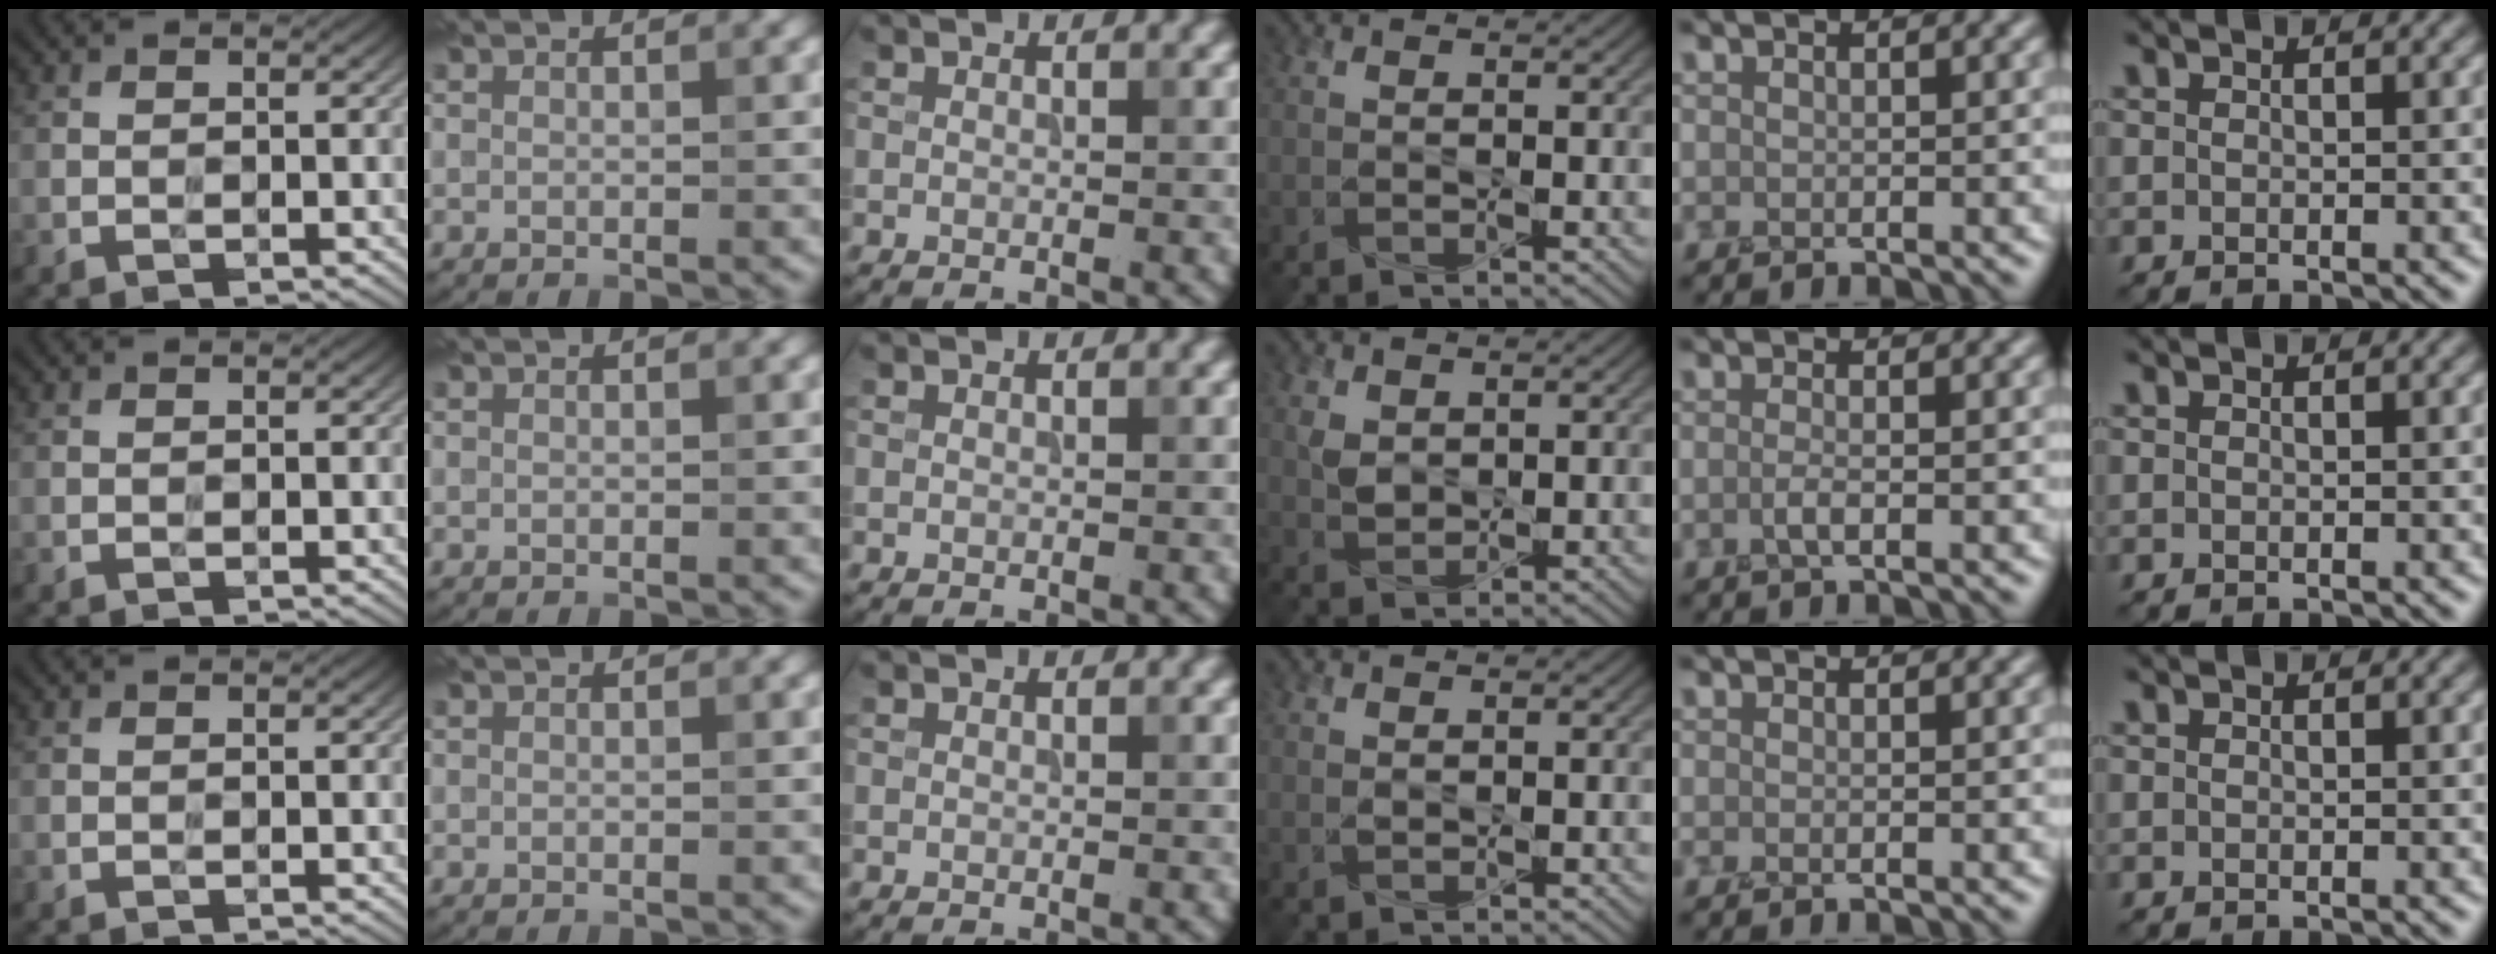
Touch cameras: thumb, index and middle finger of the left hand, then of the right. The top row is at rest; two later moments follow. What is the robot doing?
{"motion": "squeeze", "object": "tweezer"}